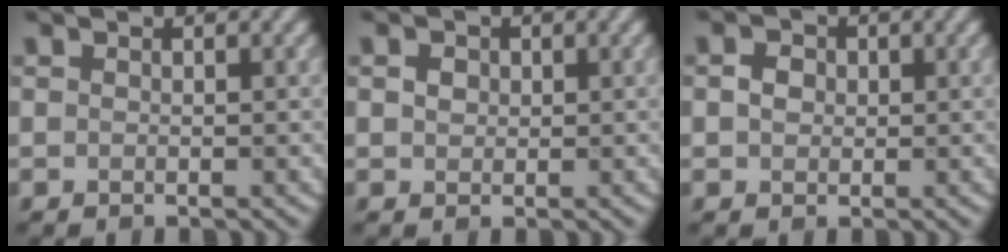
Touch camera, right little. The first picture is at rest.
{"total": 1.2, "force": [0.3, 1.0, 0.5], "torque": [-0.008, 0.000, 0.006]}
{"total": 1.7, "force": [0.2, 1.4, 0.8], "torque": [-0.016, 0.003, -0.001]}